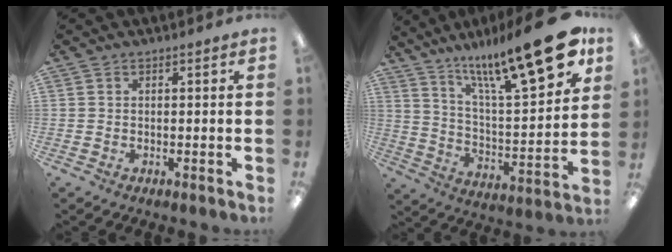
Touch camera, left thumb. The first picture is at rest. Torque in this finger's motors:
{"motor_torque": [0.73, 0.60, 1.31, -1.46, 0.35]}